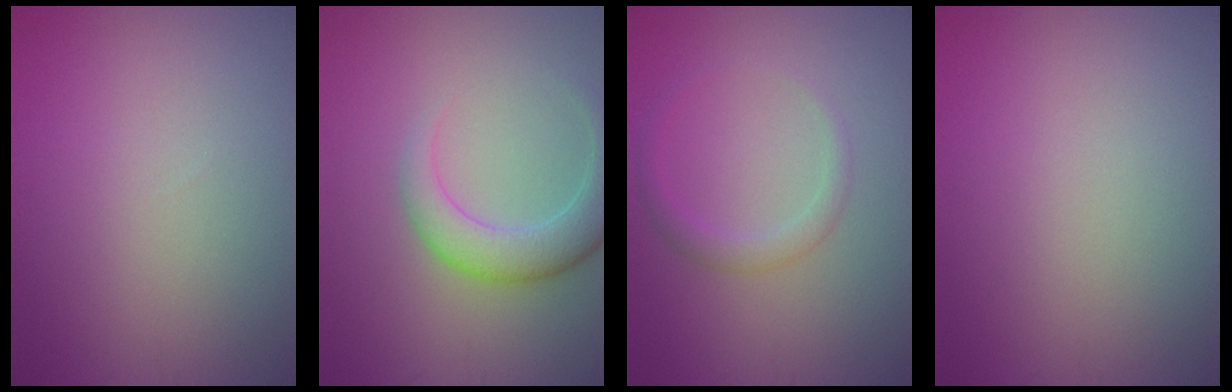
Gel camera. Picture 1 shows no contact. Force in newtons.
{"total": 4.0, "press": 4.0, "slide": 0.3}
{"total": 1.7, "press": 1.7, "slide": 0.1}
{"total": 0.0}